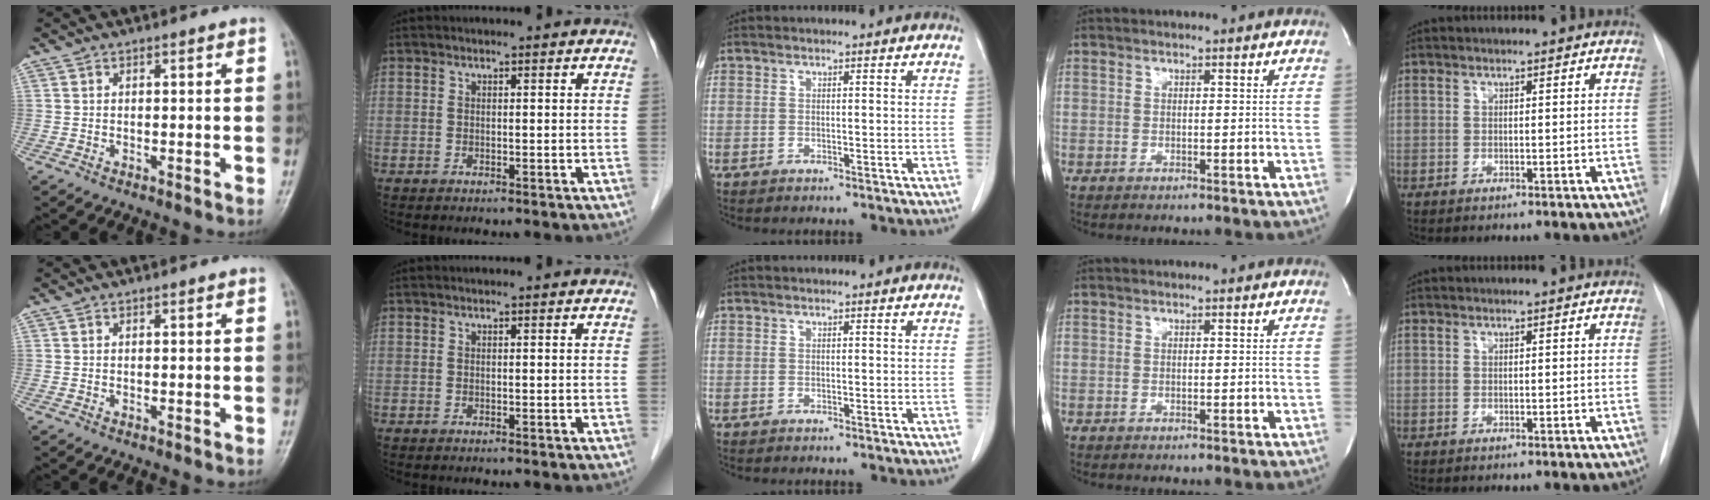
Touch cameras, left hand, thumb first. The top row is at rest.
{}